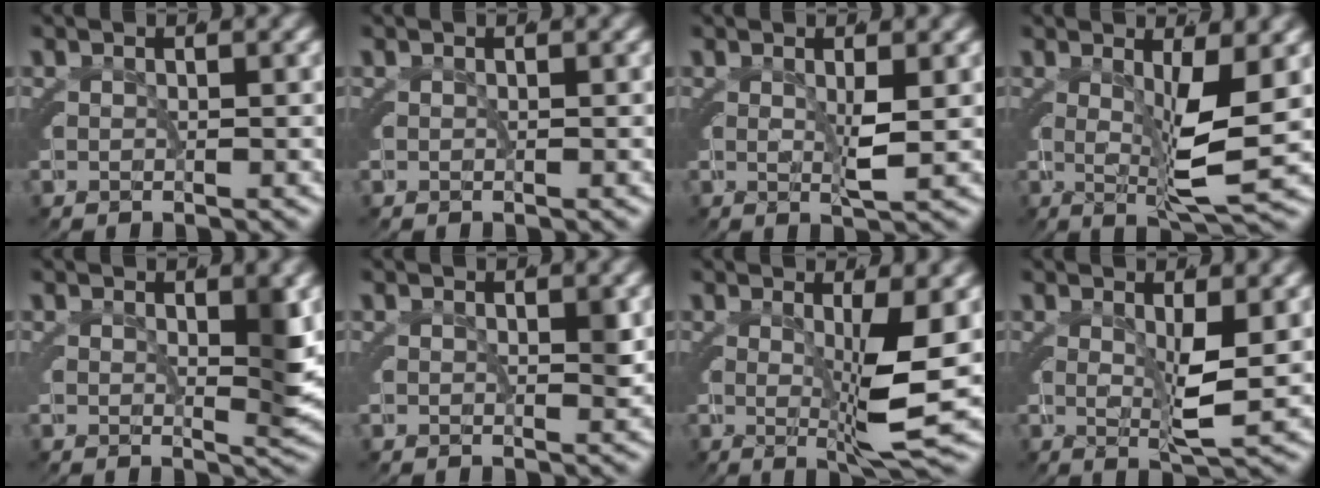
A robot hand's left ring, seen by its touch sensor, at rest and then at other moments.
{"total": 0.0}
{"total": 1.4, "force": [-0.1, -1.1, 0.8], "torque": [-0.007, -0.007, 0.004]}
{"total": 4.2, "force": [0.4, 0.1, 4.2], "torque": [-0.070, -0.008, 0.007]}
{"total": 2.0, "force": [0.2, -0.2, 2.0], "torque": [-0.017, -0.011, 0.009]}
{"total": 0.8, "force": [0.1, 0.1, 0.8], "torque": [-0.001, -0.005, 0.004]}
{"total": 5.0, "force": [0.2, -0.5, 5.0], "torque": [-0.077, -0.007, 0.003]}
{"total": 2.2, "force": [0.3, -0.7, 2.0], "torque": [-0.034, -0.010, 0.008]}